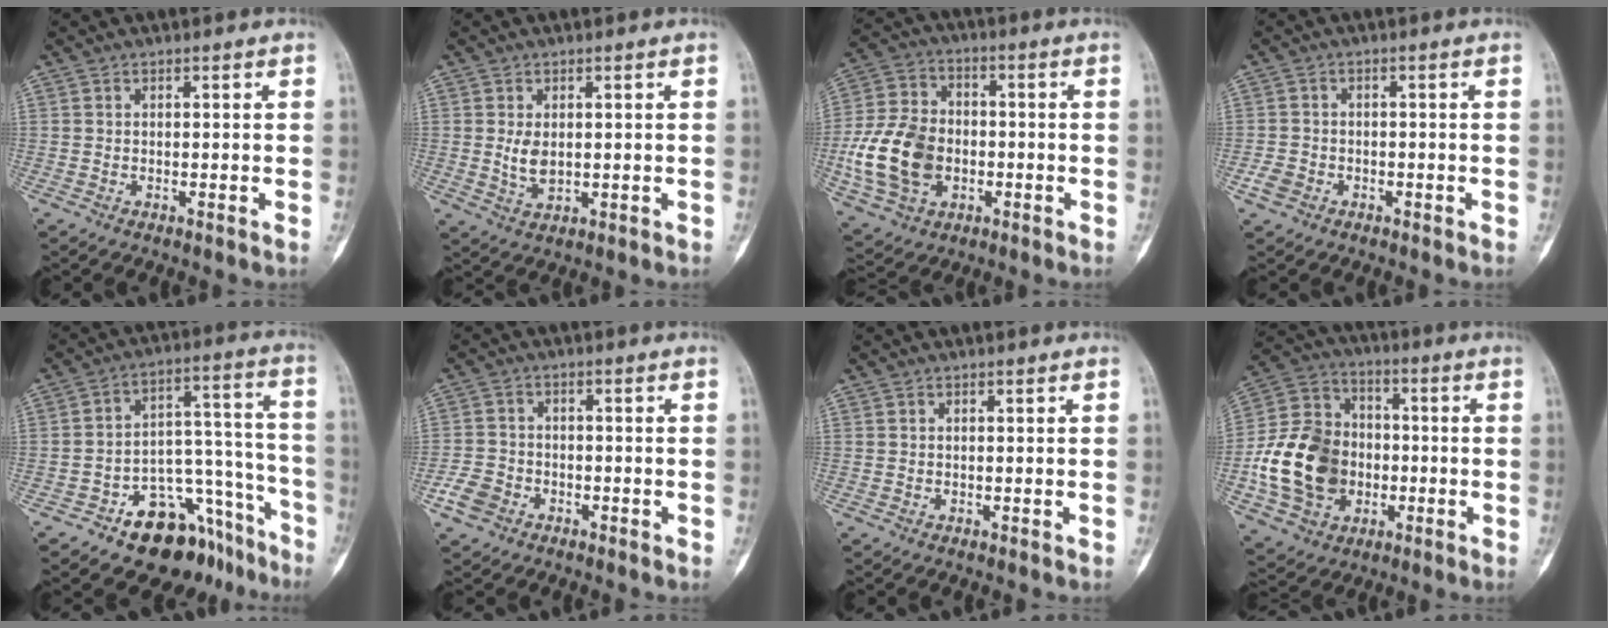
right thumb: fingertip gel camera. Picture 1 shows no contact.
{"total": 4.1, "force": [0.2, 2.7, 3.1], "torque": [-0.048, -0.008, 0.011]}
{"total": 16.9, "force": [-3.4, 12.4, 10.9], "torque": [-0.194, 0.016, -0.060]}
{"total": 3.2, "force": [-1.6, 2.5, 1.2], "torque": [-0.016, 0.013, -0.031]}
{"total": 18.4, "force": [-12.1, 9.9, 9.7], "torque": [-0.062, 0.132, -0.176]}
{"total": 5.4, "force": [-2.9, 4.1, 2.0], "torque": [-0.031, 0.020, -0.054]}
{"total": 0.0}
{"total": 20.0, "force": [-3.8, 15.8, 11.7], "torque": [-0.194, 0.029, -0.062]}